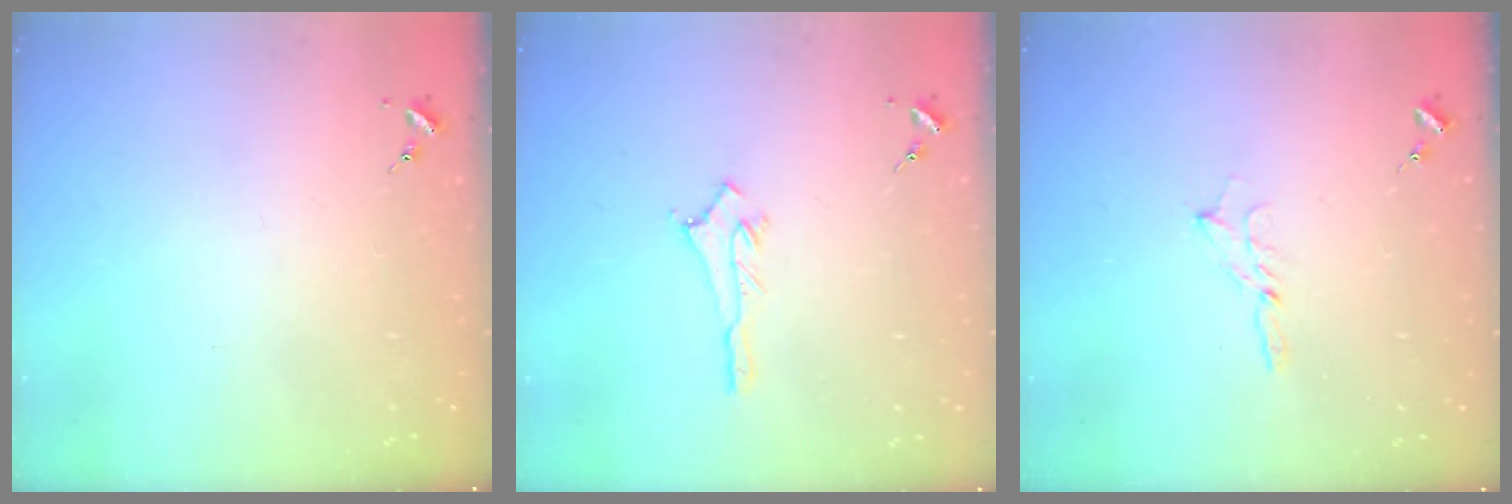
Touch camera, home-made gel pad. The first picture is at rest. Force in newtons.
{"total": 2.9, "press": 2.9, "slide": 0.3}
{"total": 2.5, "press": 2.5, "slide": 0.2}